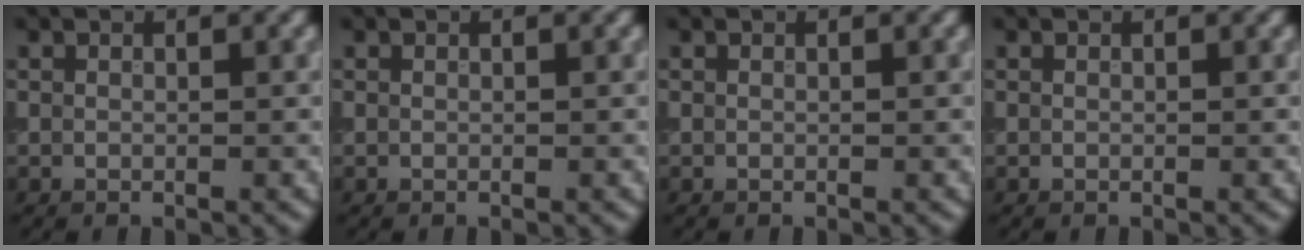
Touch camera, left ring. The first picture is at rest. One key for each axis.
{"total": 0.0}
{"total": 0.0}
{"total": 0.0}